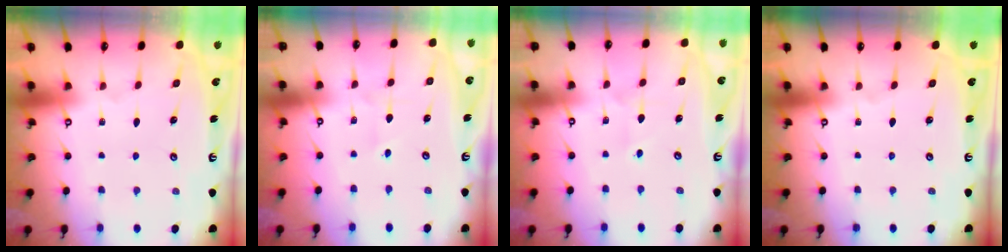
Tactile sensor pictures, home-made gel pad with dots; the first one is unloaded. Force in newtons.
{"total": 1.5, "press": 1.5, "slide": 0.2}
{"total": 2.8, "press": 2.7, "slide": 0.4}
{"total": 0.0}